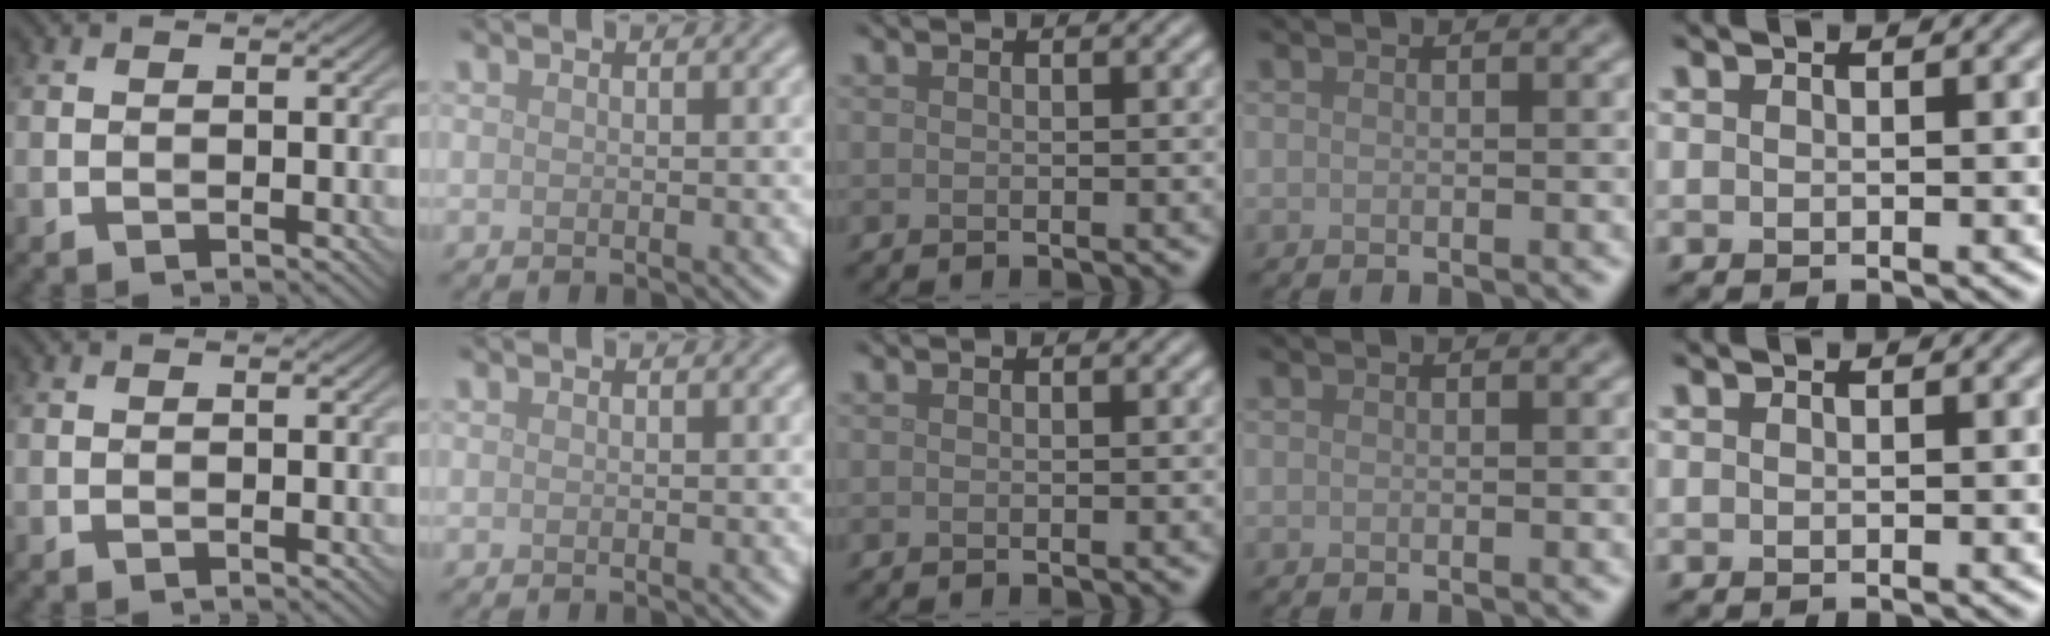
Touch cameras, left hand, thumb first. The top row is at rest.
{}